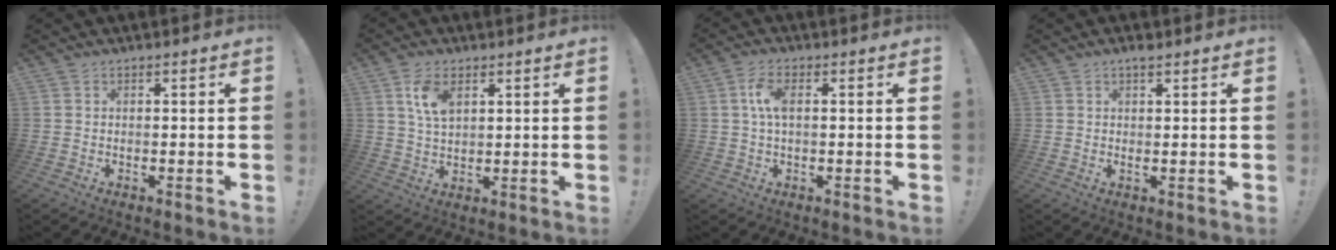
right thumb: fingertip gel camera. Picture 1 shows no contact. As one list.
[{"total": 7.5, "force": [3.4, 4.2, 5.2], "torque": [-0.085, -0.010, 0.062]}, {"total": 5.7, "force": [0.7, 2.7, 5.0], "torque": [-0.095, 0.005, 0.010]}, {"total": 1.8, "force": [1.2, 0.1, 1.3], "torque": [-0.019, -0.004, 0.019]}]